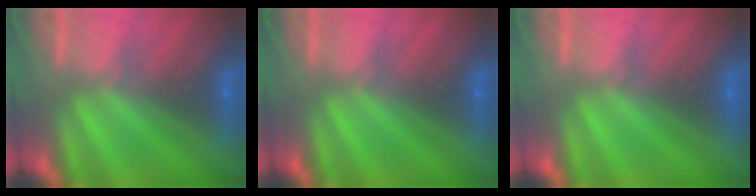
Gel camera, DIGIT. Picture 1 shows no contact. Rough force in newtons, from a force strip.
{"total": 0.0}
{"total": 0.0}